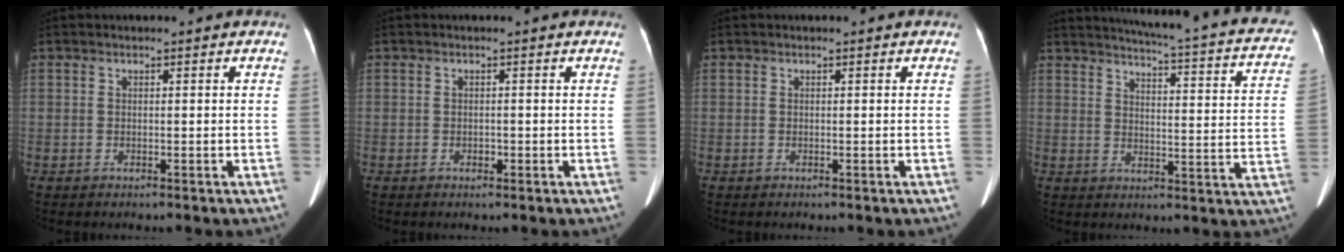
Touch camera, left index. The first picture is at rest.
{"total": 0.6, "force": [-0.3, 0.4, 0.3], "torque": [-0.005, 0.002, -0.005]}
{"total": 0.0}
{"total": 22.3, "force": [18.9, 2.9, 11.5], "torque": [-0.151, -0.038, 0.205]}